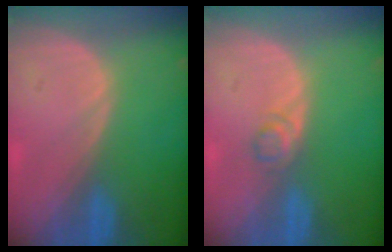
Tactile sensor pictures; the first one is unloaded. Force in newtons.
{"total": 1.9, "press": 1.8, "slide": 0.2}